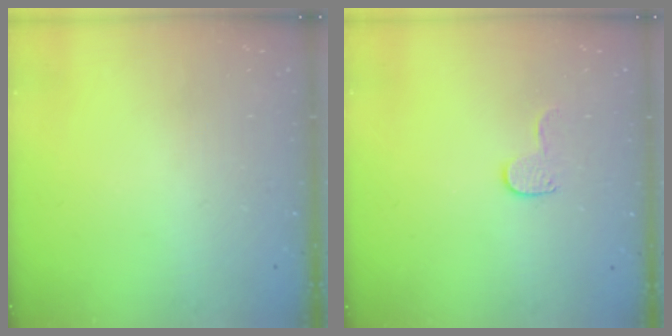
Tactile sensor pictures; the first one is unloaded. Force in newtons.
{"total": 6.7, "press": 6.7, "slide": 0.6}